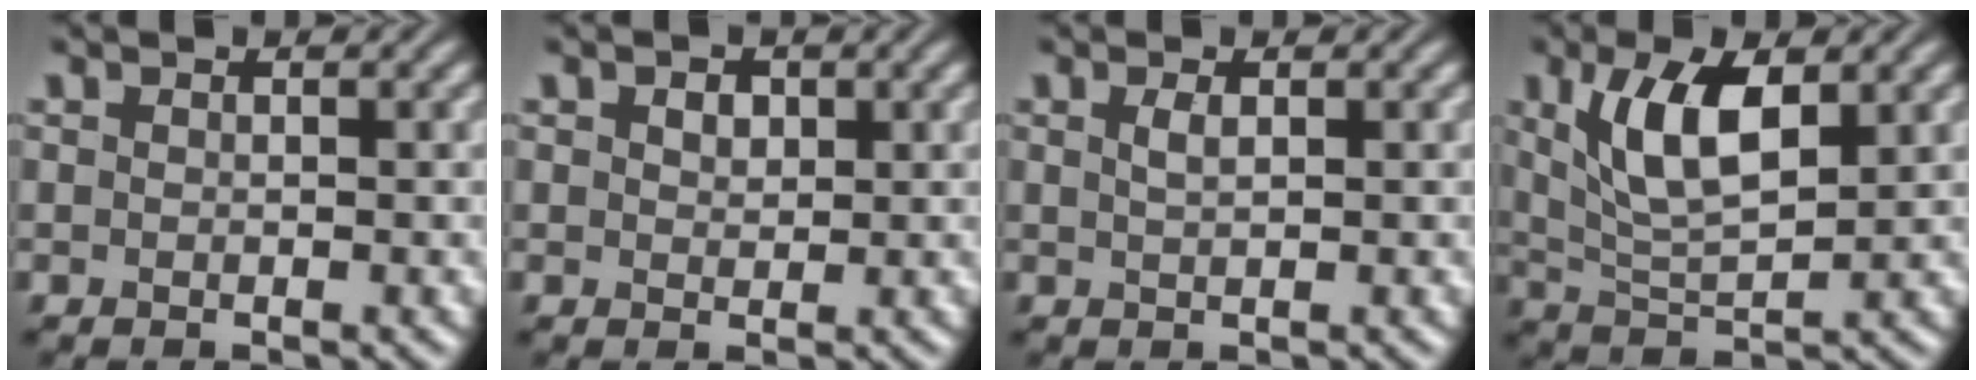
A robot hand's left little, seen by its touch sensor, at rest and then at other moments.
{"total": 1.4, "force": [0.6, 1.0, 0.8], "torque": [-0.013, 0.001, 0.011]}
{"total": 1.1, "force": [0.4, 0.3, 1.0], "torque": [-0.021, 0.004, 0.009]}
{"total": 6.5, "force": [2.3, 2.6, 5.5], "torque": [-0.111, -0.001, 0.045]}